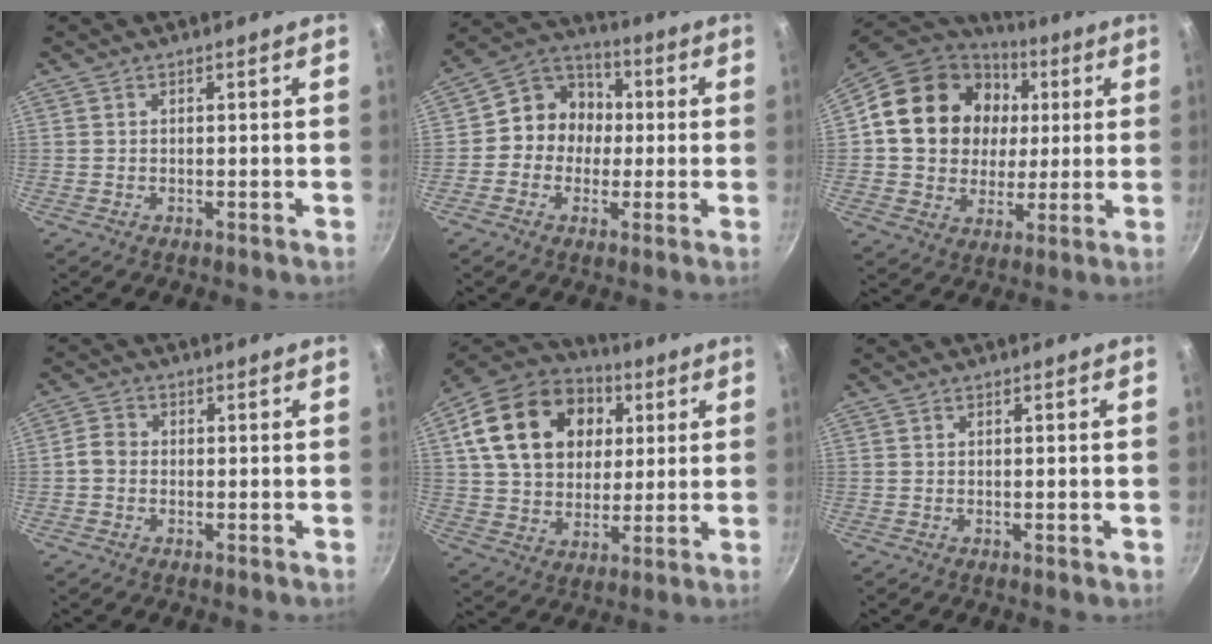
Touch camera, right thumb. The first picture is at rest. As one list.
[{"total": 10.2, "force": [-0.3, 9.2, 4.3], "torque": [-0.023, 0.027, -0.026]}, {"total": 20.8, "force": [4.1, 17.4, 10.7], "torque": [-0.174, 0.017, 0.072]}, {"total": 2.9, "force": [-0.6, 2.4, 1.5], "torque": [-0.025, 0.012, -0.020]}, {"total": 23.2, "force": [6.3, 17.2, 14.2], "torque": [-0.230, 0.010, 0.105]}, {"total": 0.6, "force": [-0.2, 0.0, 0.6], "torque": [-0.010, -0.001, -0.003]}]